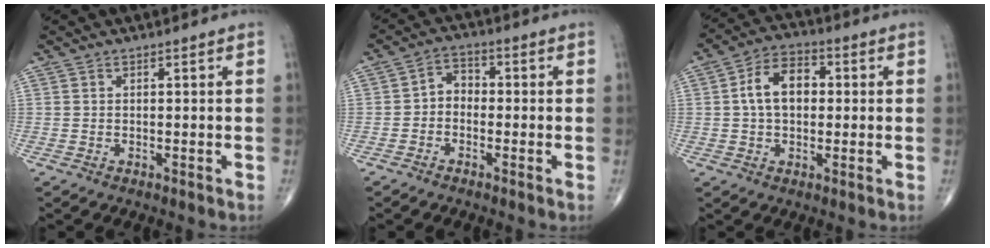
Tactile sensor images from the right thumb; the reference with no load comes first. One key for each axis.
{"total": 4.0, "fx": -0.9, "fy": 3.1, "fz": 2.3, "tx": -0.018, "ty": 0.021, "tz": -0.031}
{"total": 9.3, "fx": 0.9, "fy": 6.2, "fz": 6.9, "tx": -0.107, "ty": 0.021, "tz": 0.009}